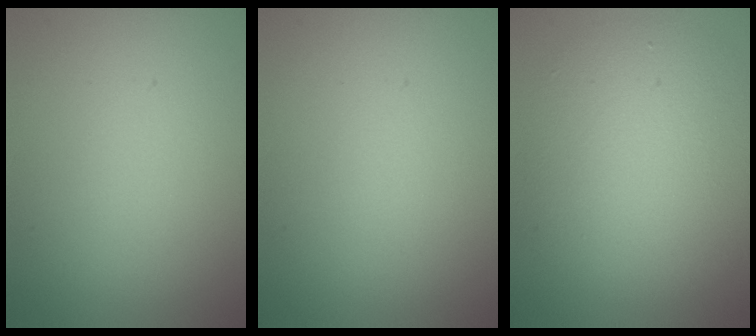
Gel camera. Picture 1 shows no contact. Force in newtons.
{"total": 0.0}
{"total": 6.5, "press": 6.5, "slide": 0.5}